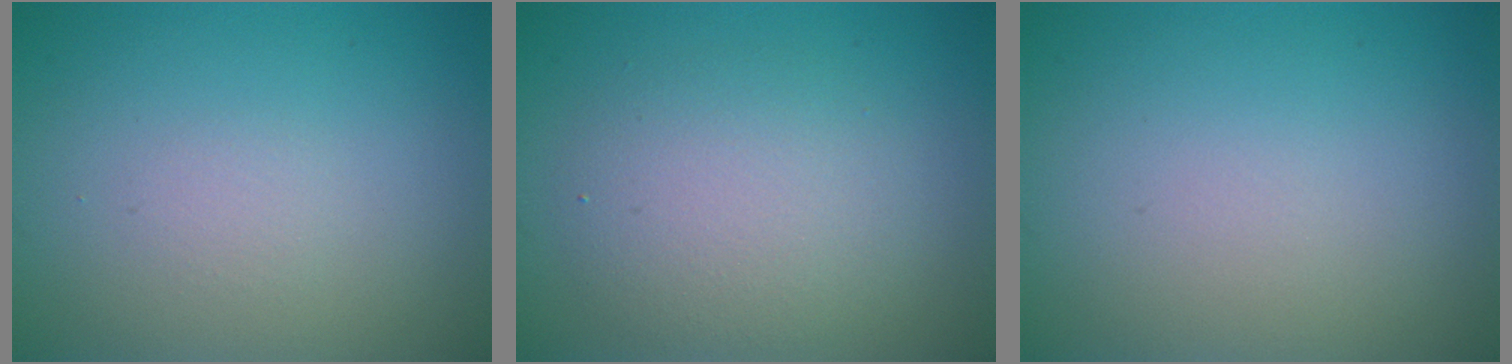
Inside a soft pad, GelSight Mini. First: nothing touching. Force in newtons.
{"total": 4.0, "press": 4.0, "slide": 0.1}
{"total": 0.0}